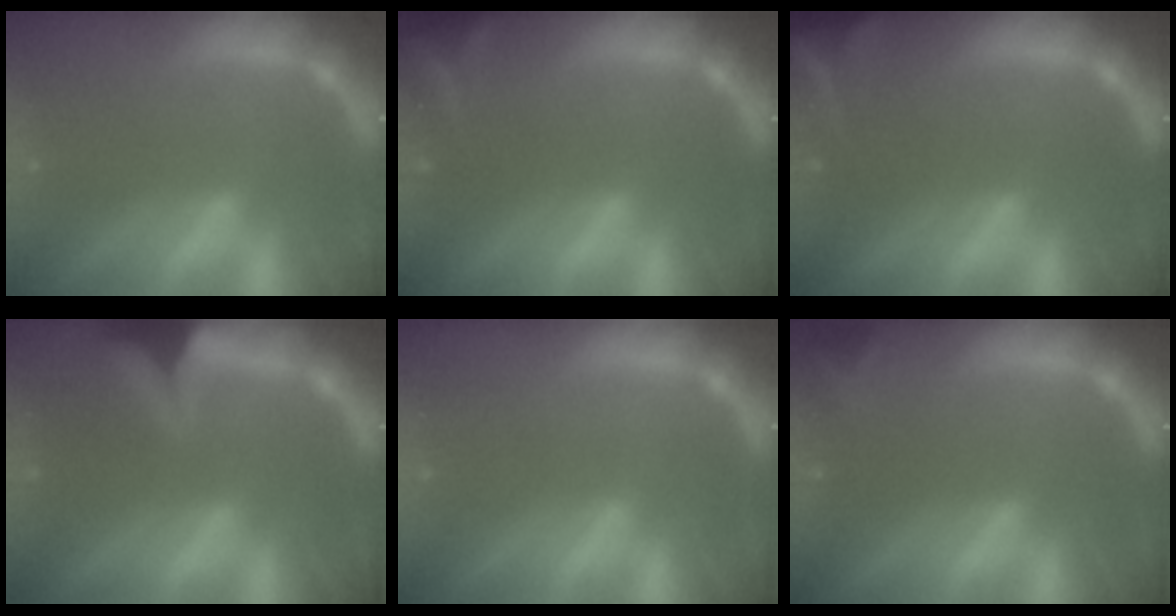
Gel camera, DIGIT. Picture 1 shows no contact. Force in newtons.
{"total": 5.4}
{"total": 8.9}
{"total": 6.0}
{"total": 0.0}
{"total": 1.9}